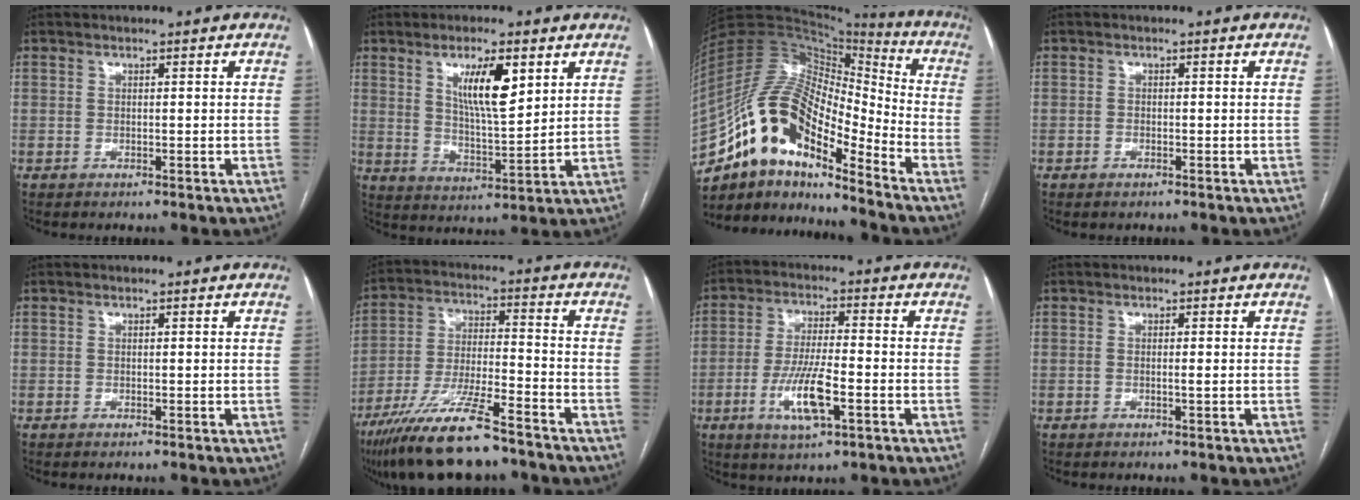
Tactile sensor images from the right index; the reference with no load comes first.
{"total": 9.1, "force": [4.1, 2.0, 7.8], "torque": [-0.139, -0.005, 0.075]}
{"total": 17.8, "force": [-11.8, 5.8, 12.1], "torque": [-0.222, 0.042, -0.207]}
{"total": 0.8, "force": [-0.5, 0.4, 0.4], "torque": [-0.007, 0.000, -0.005]}
{"total": 0.0}
{"total": 15.5, "force": [-11.7, 2.4, 9.9], "torque": [-0.202, -0.029, -0.209]}
{"total": 9.2, "force": [-3.3, 1.8, 8.4], "torque": [-0.167, -0.006, -0.058]}
{"total": 0.6, "force": [-0.1, -0.1, 0.6], "torque": [-0.011, 0.000, -0.004]}